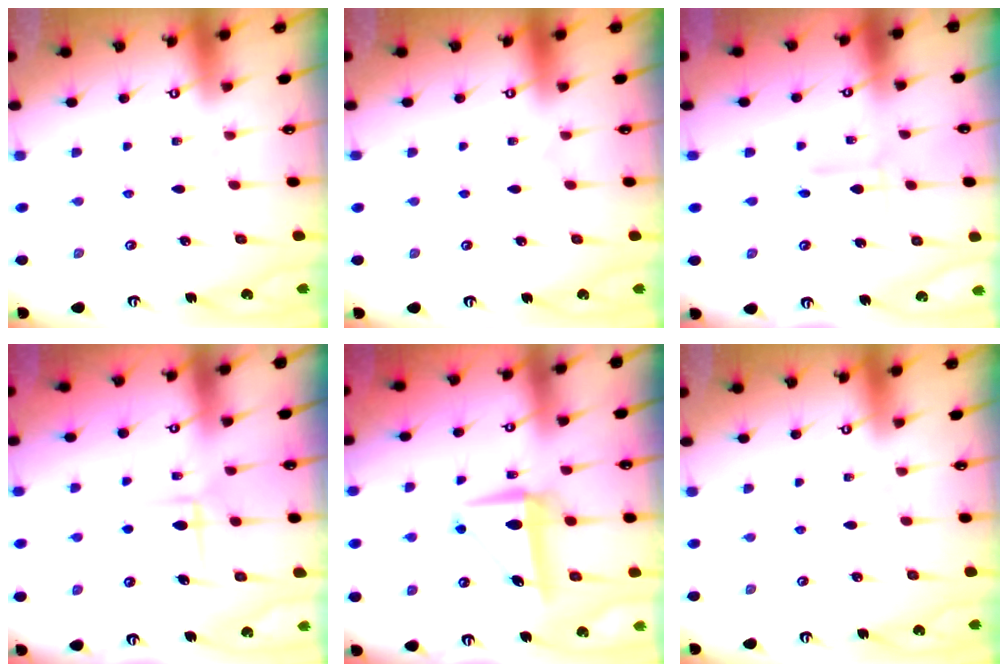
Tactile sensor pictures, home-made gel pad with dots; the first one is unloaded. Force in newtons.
{"total": 0.0}
{"total": 2.5, "press": 2.5, "slide": 0.2}
{"total": 6.4, "press": 6.4, "slide": 0.1}
{"total": 9.1, "press": 8.9, "slide": 1.9}
{"total": 0.0}